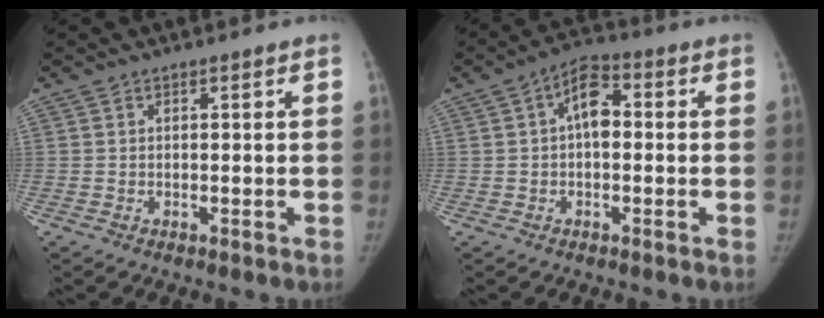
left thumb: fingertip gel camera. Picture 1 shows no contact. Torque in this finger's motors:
{"motor_torque": [1.74, 1.83, 0.71, -0.01, 0.19]}